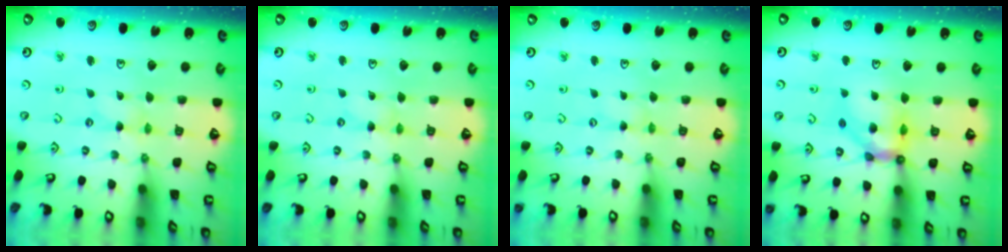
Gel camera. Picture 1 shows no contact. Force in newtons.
{"total": 0.0}
{"total": 0.0}
{"total": 12.5, "press": 12.4, "slide": 1.6}